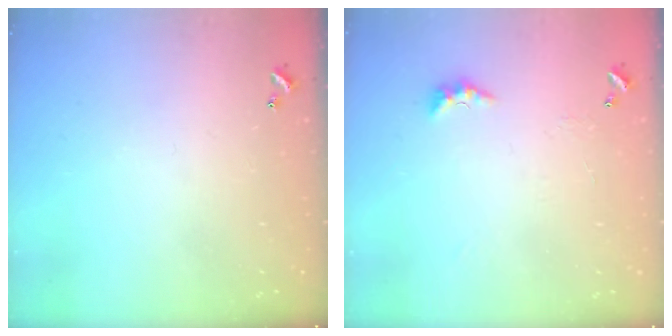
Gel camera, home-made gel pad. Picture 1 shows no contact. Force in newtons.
{"total": 3.0, "press": 2.9, "slide": 0.7}